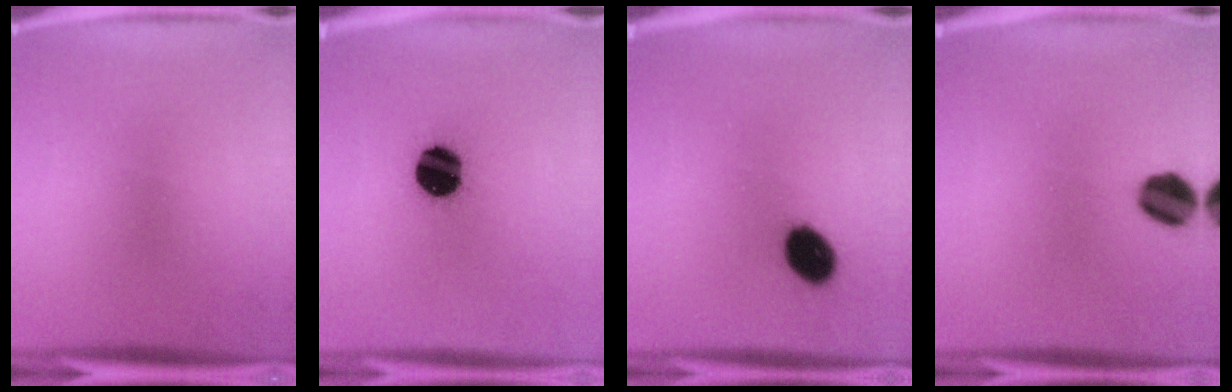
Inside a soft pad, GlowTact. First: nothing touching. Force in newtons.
{"total": 14.9}
{"total": 8.6}
{"total": 8.1}